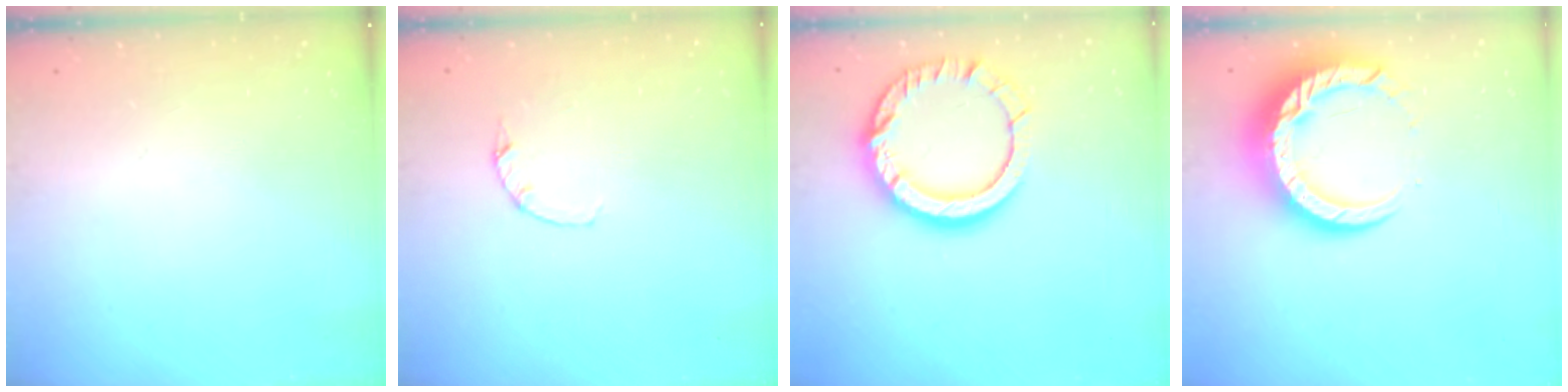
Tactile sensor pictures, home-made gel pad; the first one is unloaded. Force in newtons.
{"total": 1.2, "press": 1.1, "slide": 0.3}
{"total": 15.1, "press": 15.0, "slide": 1.5}
{"total": 13.5, "press": 13.4, "slide": 1.5}